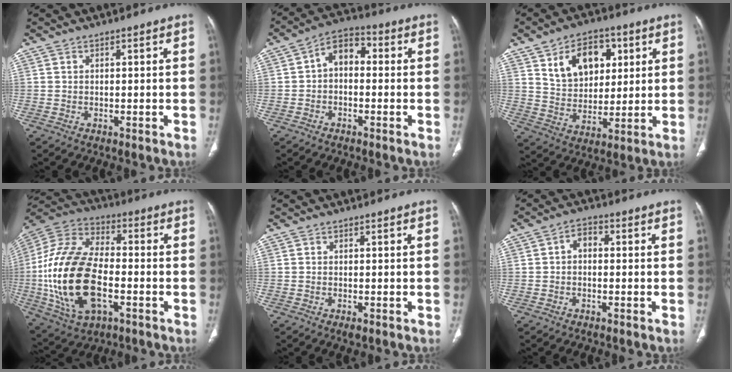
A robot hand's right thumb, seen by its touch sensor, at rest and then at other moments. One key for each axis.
{"total": 6.7, "fx": 0.0, "fy": 4.6, "fz": 4.9, "tx": -0.060, "ty": 0.027, "tz": -0.017}
{"total": 13.4, "fx": 5.3, "fy": 9.0, "fz": 8.3, "tx": -0.090, "ty": -0.018, "tz": 0.097}
{"total": 24.1, "fx": -4.2, "fy": 13.2, "fz": 19.7, "tx": -0.407, "ty": 0.011, "tz": -0.071}
{"total": 1.2, "fx": -0.7, "fy": 0.4, "fz": 0.9, "tx": -0.019, "ty": -0.002, "tz": -0.009}
{"total": 3.2, "fx": -0.1, "fy": 2.2, "fz": 2.3, "tx": -0.027, "ty": 0.014, "tz": -0.012}